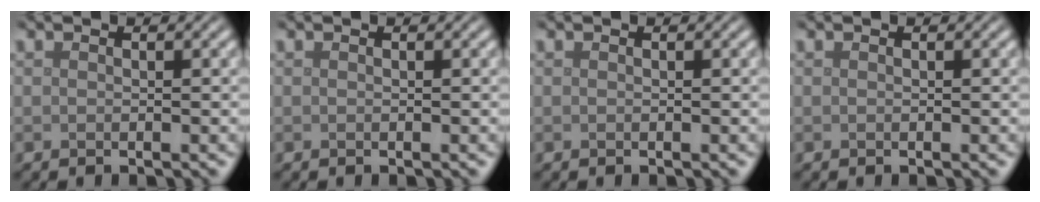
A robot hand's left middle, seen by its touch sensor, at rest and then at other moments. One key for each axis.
{"total": 0.0}
{"total": 0.0}
{"total": 0.0}